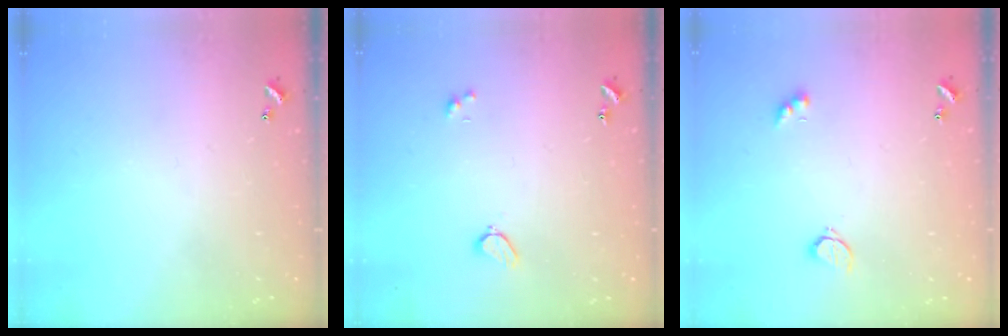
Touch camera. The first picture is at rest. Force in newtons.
{"total": 2.0, "press": 1.9, "slide": 0.6}
{"total": 2.6, "press": 2.5, "slide": 0.5}